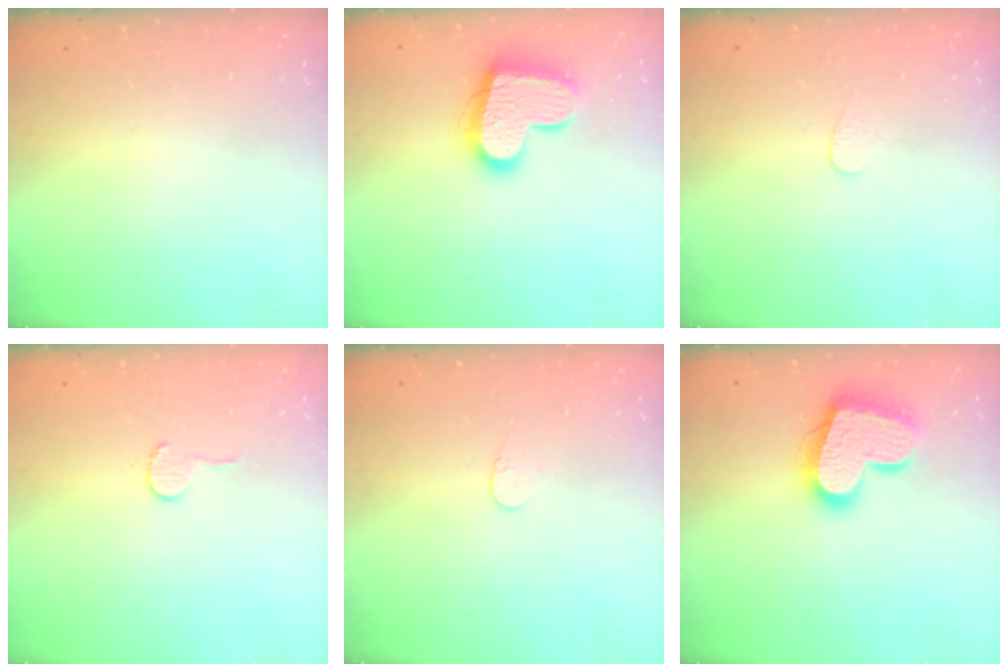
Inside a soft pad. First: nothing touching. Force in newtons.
{"total": 16.3, "press": 16.3, "slide": 1.3}
{"total": 3.3, "press": 3.3, "slide": 0.3}
{"total": 3.7, "press": 3.7, "slide": 0.4}
{"total": 3.8, "press": 3.8, "slide": 0.3}
{"total": 20.2, "press": 20.2, "slide": 1.5}